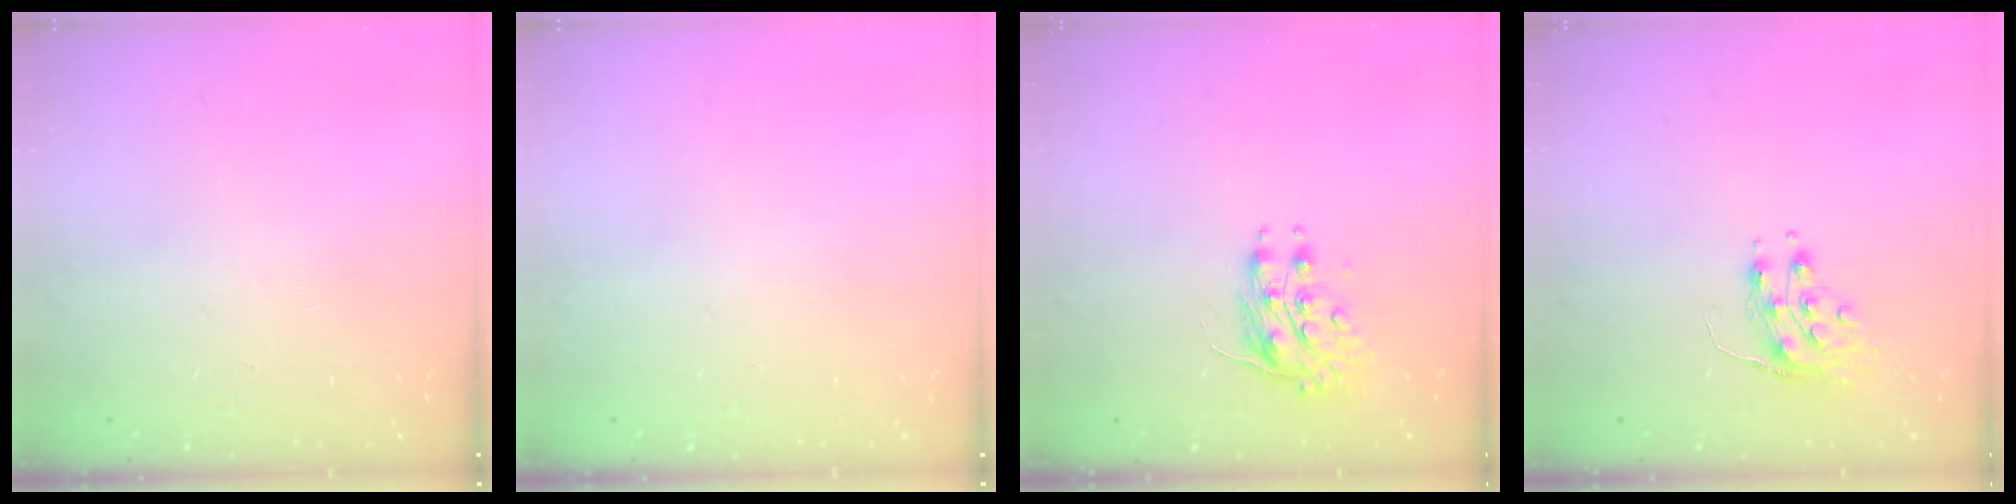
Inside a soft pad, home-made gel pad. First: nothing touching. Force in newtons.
{"total": 0.0}
{"total": 8.0, "press": 8.0, "slide": 0.4}
{"total": 8.9, "press": 8.9, "slide": 0.3}